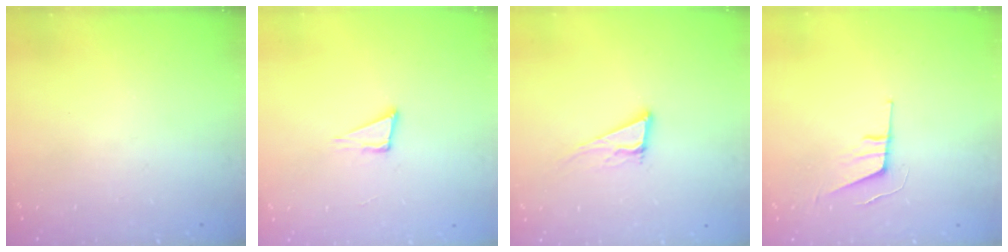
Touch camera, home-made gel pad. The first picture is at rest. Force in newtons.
{"total": 5.1, "press": 3.9, "slide": 3.2}
{"total": 11.3, "press": 10.9, "slide": 3.3}
{"total": 6.4, "press": 5.9, "slide": 2.5}